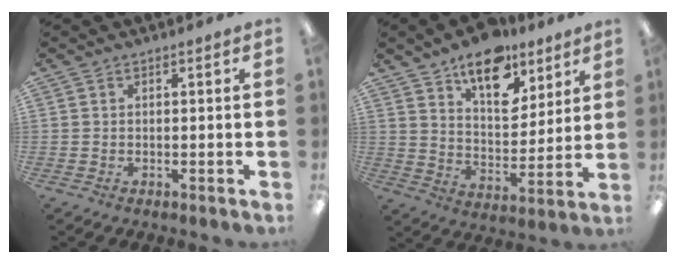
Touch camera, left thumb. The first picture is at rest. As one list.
[{"total": 14.7, "force": [10.4, 7.6, 7.2], "torque": [-0.099, -0.062, 0.184]}]